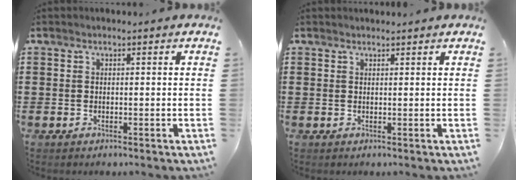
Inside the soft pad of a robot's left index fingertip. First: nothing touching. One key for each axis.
{"total": 0.7, "fx": 0.6, "fy": 0.0, "fz": 0.2, "tx": -0.005, "ty": -0.002, "tz": 0.013}